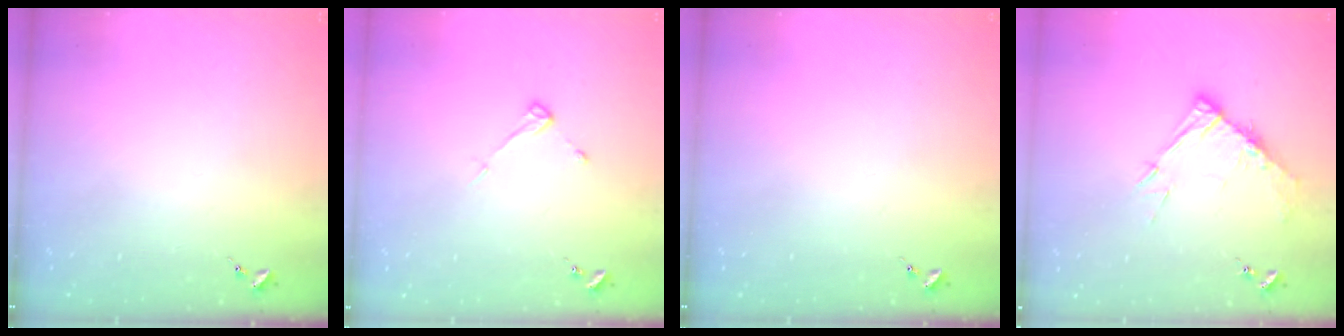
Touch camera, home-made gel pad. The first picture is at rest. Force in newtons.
{"total": 3.8, "press": 3.8, "slide": 0.4}
{"total": 0.0}
{"total": 10.1, "press": 10.0, "slide": 1.1}